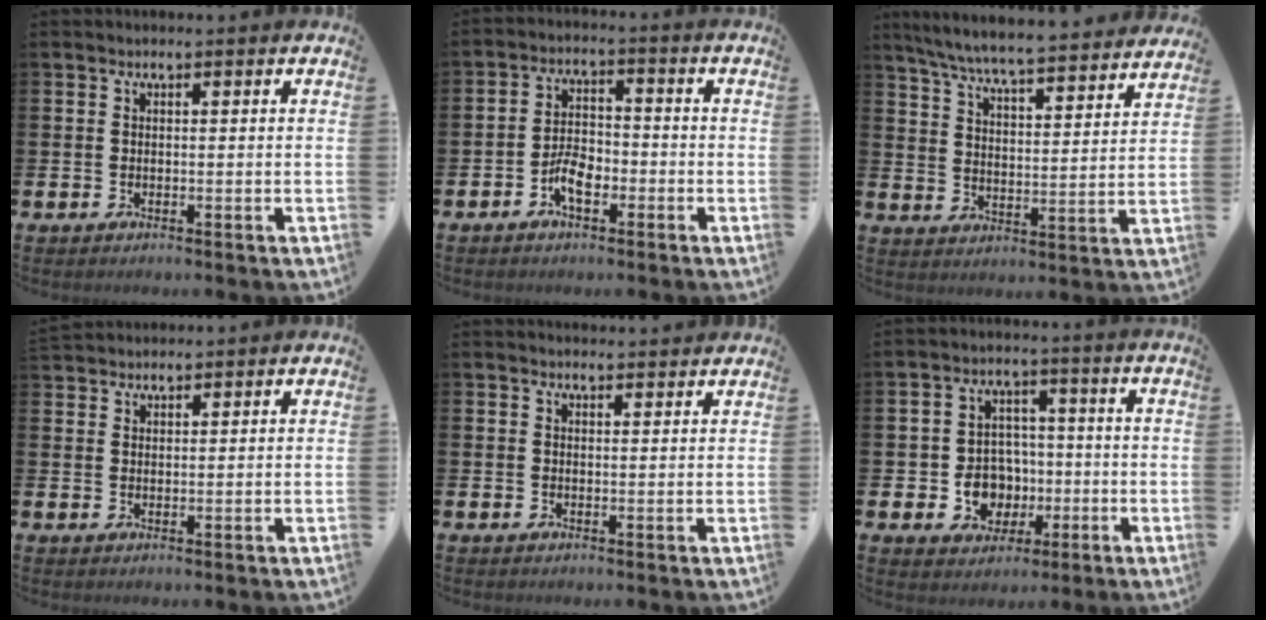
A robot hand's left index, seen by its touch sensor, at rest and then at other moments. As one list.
[{"total": 4.5, "force": [-2.1, 2.3, 3.3], "torque": [-0.055, 0.010, -0.039]}, {"total": 7.2, "force": [6.9, 0.0, 2.0], "torque": [-0.068, -0.052, 0.119]}, {"total": 2.4, "force": [2.3, 0.5, -0.2], "torque": [-0.002, -0.006, 0.044]}, {"total": 1.9, "force": [1.9, 0.2, -0.1], "torque": [0.007, -0.011, 0.033]}, {"total": 5.9, "force": [-1.1, 5.4, 2.1], "torque": [-0.056, 0.012, -0.020]}]